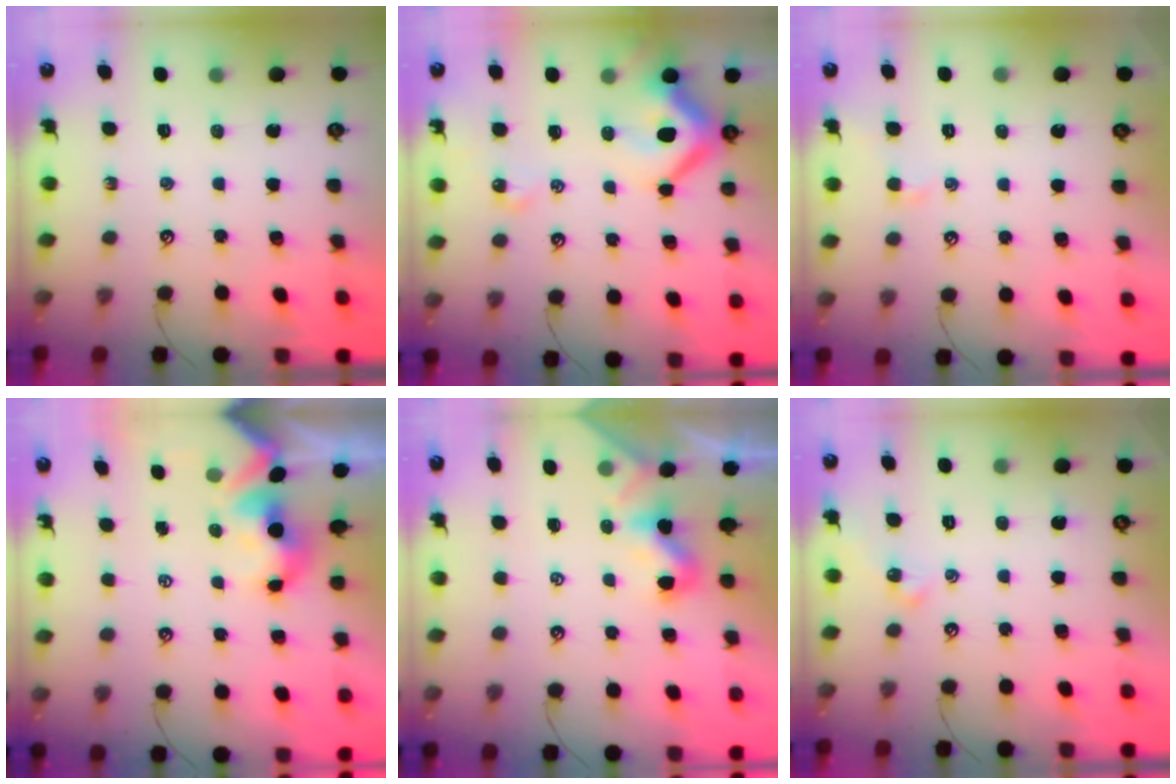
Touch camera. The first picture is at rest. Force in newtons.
{"total": 12.0, "press": 11.9, "slide": 1.3}
{"total": 0.7, "press": 0.6, "slide": 0.5}
{"total": 2.1, "press": 1.9, "slide": 0.7}
{"total": 0.0}
{"total": 2.6, "press": 2.6, "slide": 0.6}